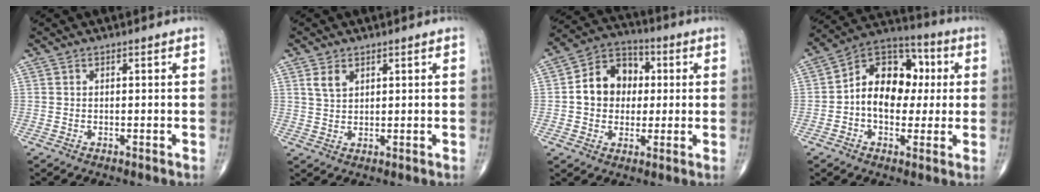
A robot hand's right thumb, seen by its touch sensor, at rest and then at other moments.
{"total": 3.2, "force": [1.7, 2.0, 1.9], "torque": [-0.031, -0.005, 0.038]}
{"total": 11.7, "force": [0.9, 9.6, 6.6], "torque": [-0.073, 0.022, 0.005]}
{"total": 14.6, "force": [0.6, 10.4, 10.1], "torque": [-0.120, 0.033, -0.004]}